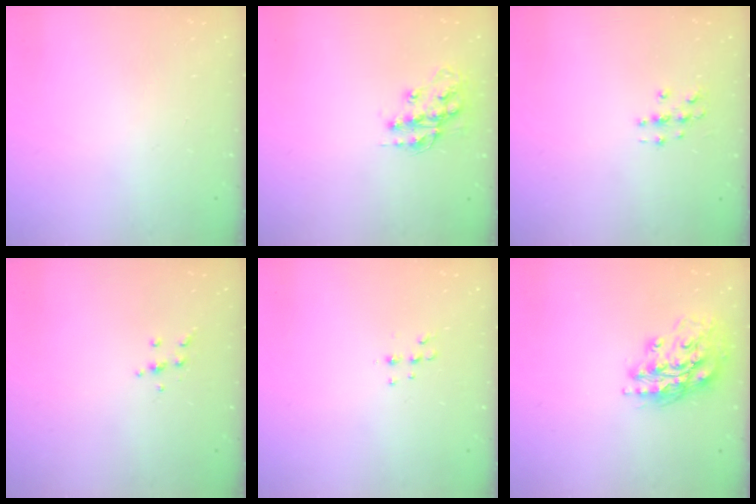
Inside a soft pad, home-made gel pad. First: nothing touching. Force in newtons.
{"total": 13.5, "press": 13.5, "slide": 0.8}
{"total": 2.8, "press": 2.8, "slide": 0.3}
{"total": 4.0, "press": 3.8, "slide": 1.0}
{"total": 4.9, "press": 4.8, "slide": 1.1}
{"total": 15.9, "press": 15.7, "slide": 2.2}